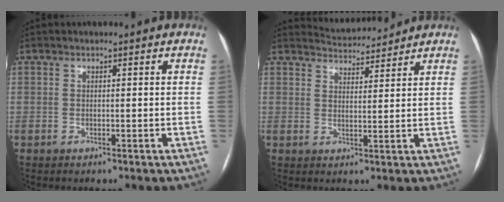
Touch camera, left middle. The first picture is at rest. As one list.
[{"total": 5.1, "force": [5.1, 0.3, -0.3], "torque": [-0.008, 0.009, 0.078]}]